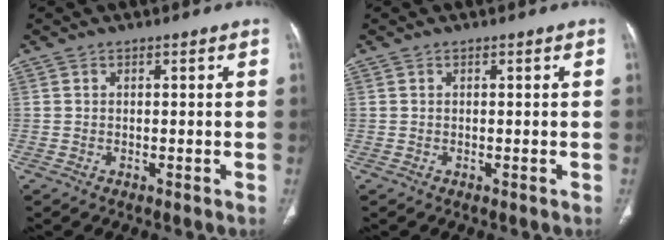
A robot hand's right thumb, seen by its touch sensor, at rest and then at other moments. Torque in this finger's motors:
{"motor_torque": [-0.15, 0.15, -0.18, 0.17, 0.01]}